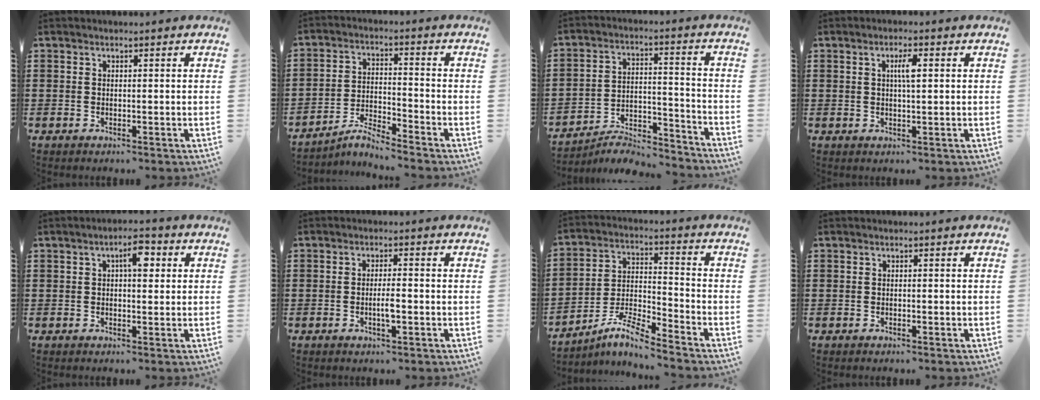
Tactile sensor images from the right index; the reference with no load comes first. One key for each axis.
{"total": 4.2, "fx": -4.1, "fy": 0.0, "fz": 1.0, "tx": -0.030, "ty": 0.001, "tz": -0.085}
{"total": 6.1, "fx": -5.9, "fy": 0.9, "fz": 1.4, "tx": -0.026, "ty": 0.007, "tz": -0.117}
{"total": 2.8, "fx": 0.6, "fy": 0.6, "fz": 2.7, "tx": -0.045, "ty": 0.002, "tz": 0.004}
{"total": 4.1, "fx": 1.2, "fy": 1.6, "fz": 3.6, "tx": -0.052, "ty": 0.000, "tz": 0.012}
{"total": 2.9, "fx": -0.8, "fy": 0.5, "fz": 2.8, "tx": -0.050, "ty": 0.001, "tz": -0.014}
{"total": 7.0, "fx": -6.1, "fy": 0.5, "fz": 3.6, "tx": -0.079, "ty": -0.006, "tz": -0.119}
{"total": 0.0}